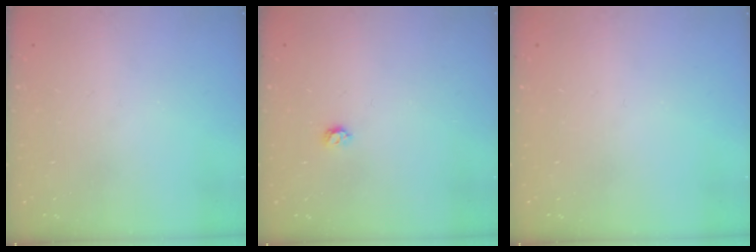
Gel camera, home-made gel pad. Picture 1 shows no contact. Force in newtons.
{"total": 3.4, "press": 3.4, "slide": 0.7}
{"total": 0.0}